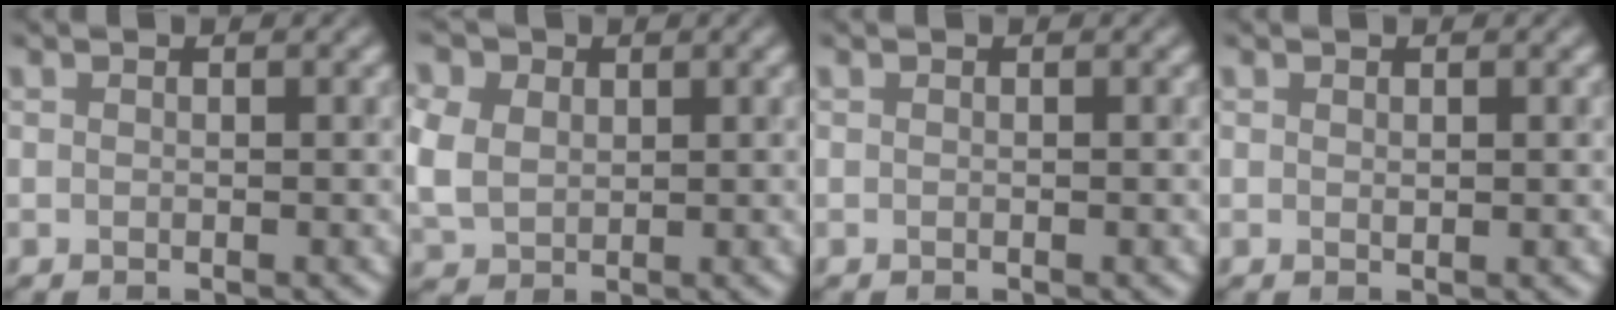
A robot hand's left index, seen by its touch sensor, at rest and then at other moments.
{"total": 7.3, "force": [2.3, 5.7, 4.0], "torque": [-0.117, 0.033, 0.039]}
{"total": 0.0}
{"total": 0.0}